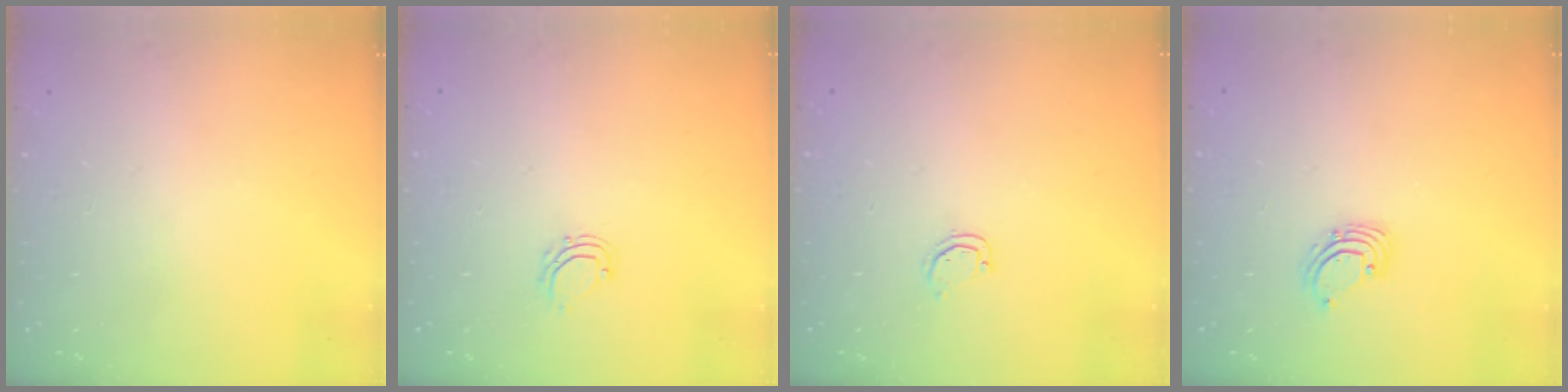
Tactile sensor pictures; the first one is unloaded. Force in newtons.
{"total": 4.5, "press": 4.4, "slide": 0.6}
{"total": 3.2, "press": 3.2, "slide": 0.2}
{"total": 2.2, "press": 2.2, "slide": 0.2}